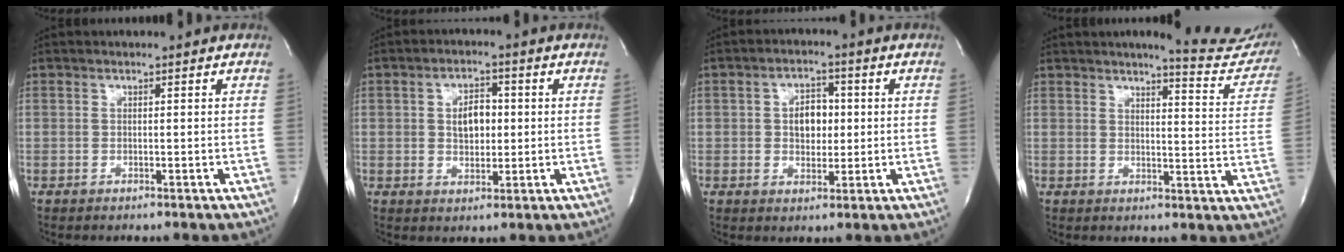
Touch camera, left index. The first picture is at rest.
{"total": 5.0, "force": [0.5, 3.0, 4.0], "torque": [-0.071, 0.007, 0.011]}
{"total": 5.2, "force": [0.5, 3.4, 3.9], "torque": [-0.065, 0.010, 0.010]}
{"total": 12.5, "force": [11.6, 1.4, 4.4], "torque": [-0.041, -0.053, 0.116]}